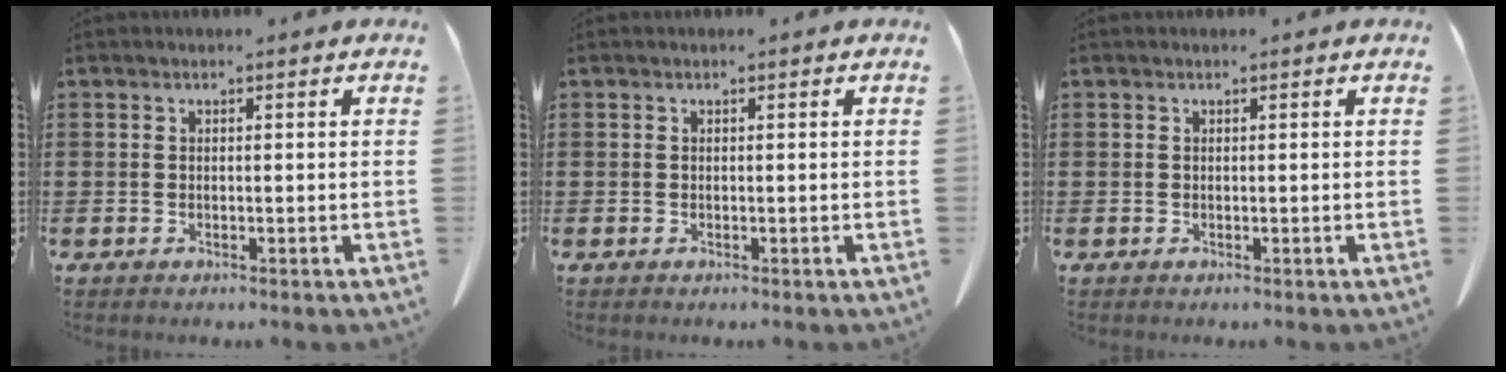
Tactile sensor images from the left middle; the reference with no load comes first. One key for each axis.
{"total": 0.0}
{"total": 0.0}